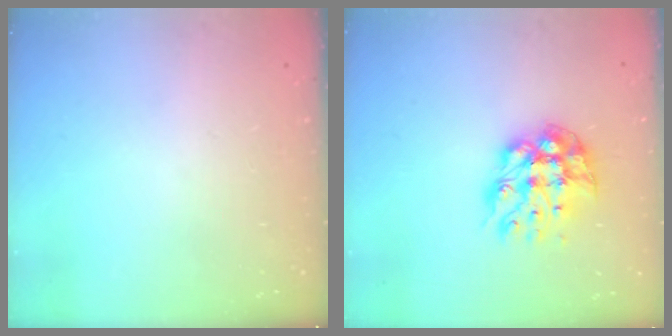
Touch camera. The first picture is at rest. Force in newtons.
{"total": 11.6, "press": 11.6, "slide": 0.9}